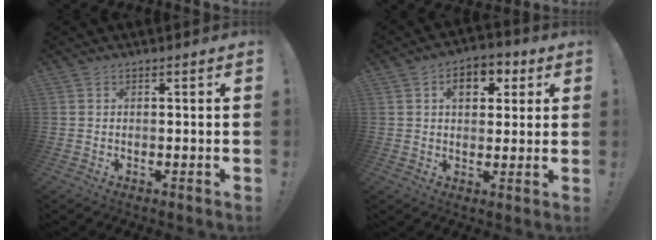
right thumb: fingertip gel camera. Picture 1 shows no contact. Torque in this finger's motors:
{"motor_torque": [0.45, 1.80, 0.49, -0.11, 0.00]}